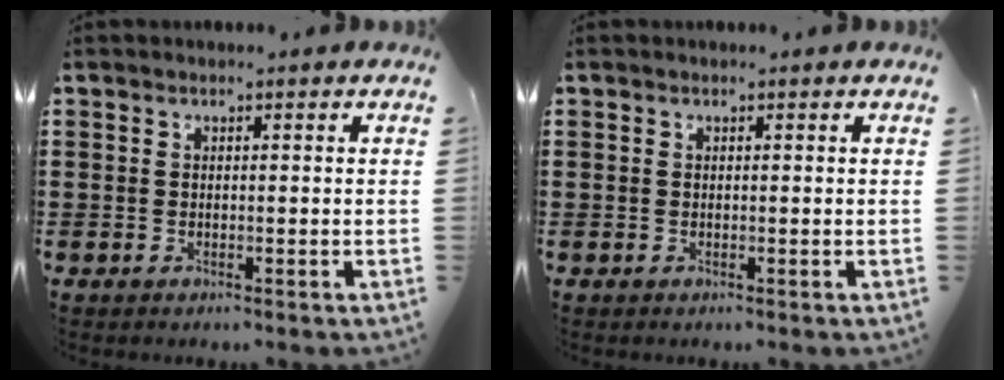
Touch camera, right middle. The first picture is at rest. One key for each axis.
{"total": 0.0}